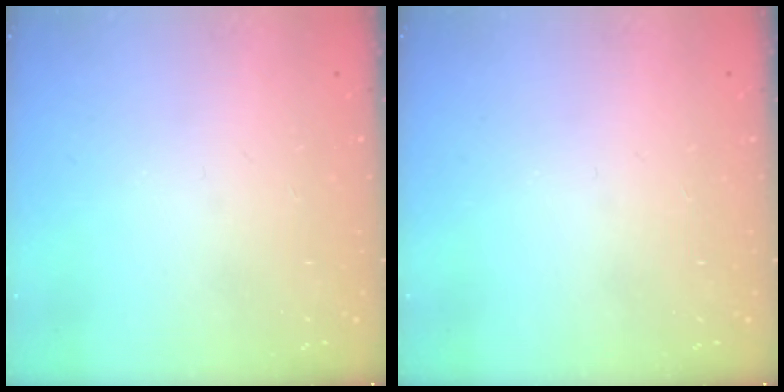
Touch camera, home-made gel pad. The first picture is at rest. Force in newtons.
{"total": 0.0}